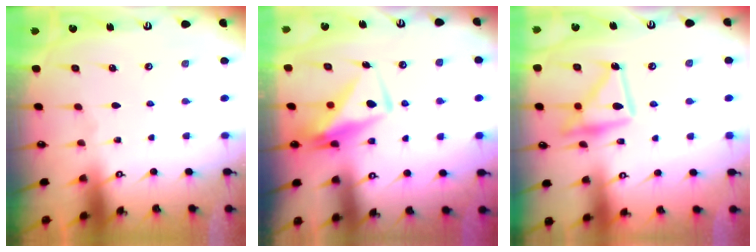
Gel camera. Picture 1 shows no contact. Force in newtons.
{"total": 10.6, "press": 10.6, "slide": 0.8}
{"total": 15.8, "press": 15.7, "slide": 1.1}